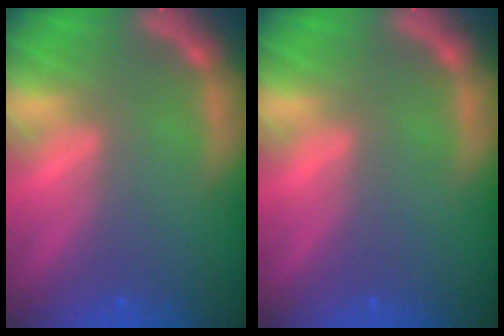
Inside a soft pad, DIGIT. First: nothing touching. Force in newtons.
{"total": 0.0}